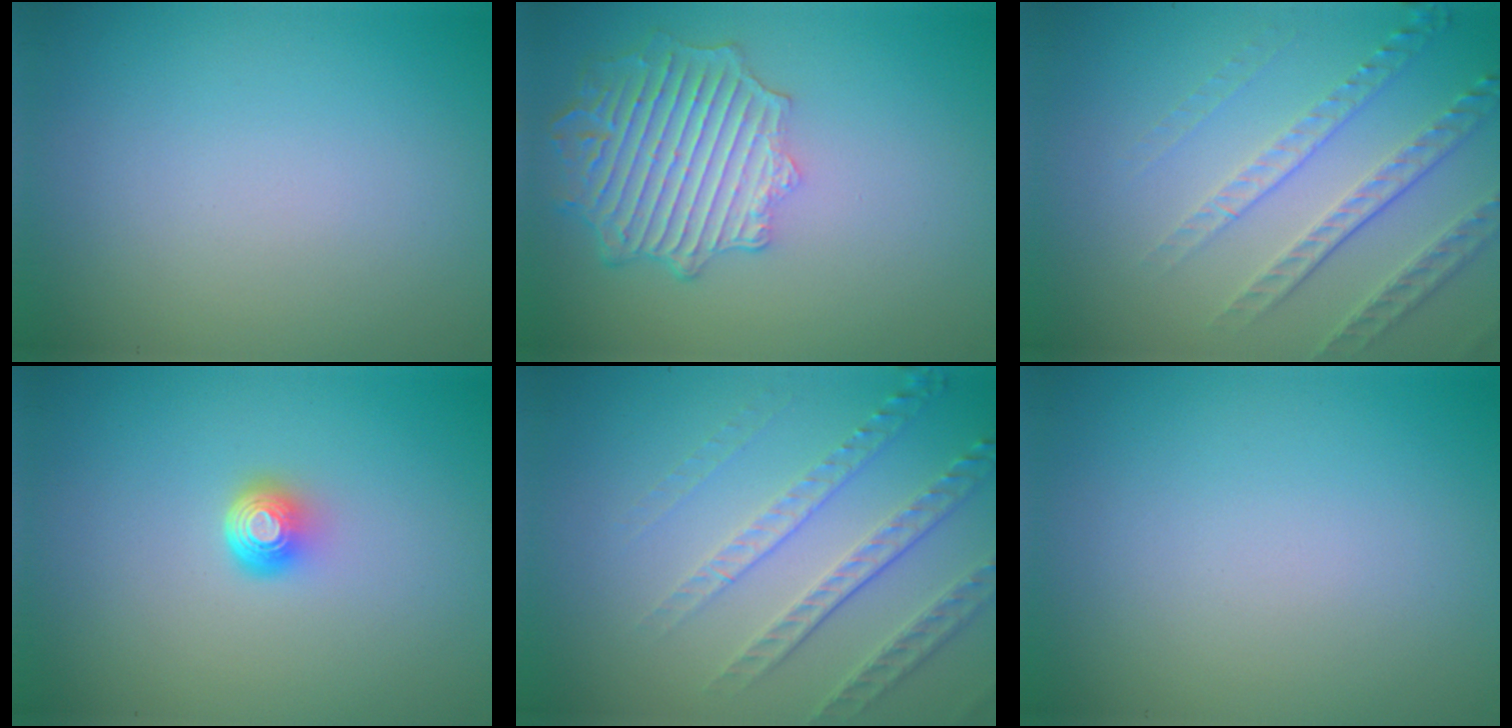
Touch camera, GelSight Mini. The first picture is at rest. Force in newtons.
{"total": 6.2, "press": 5.0, "slide": 3.8}
{"total": 4.8, "press": 3.4, "slide": 3.5}
{"total": 2.1, "press": 1.4, "slide": 1.6}
{"total": 4.8, "press": 3.4, "slide": 3.5}
{"total": 0.0}